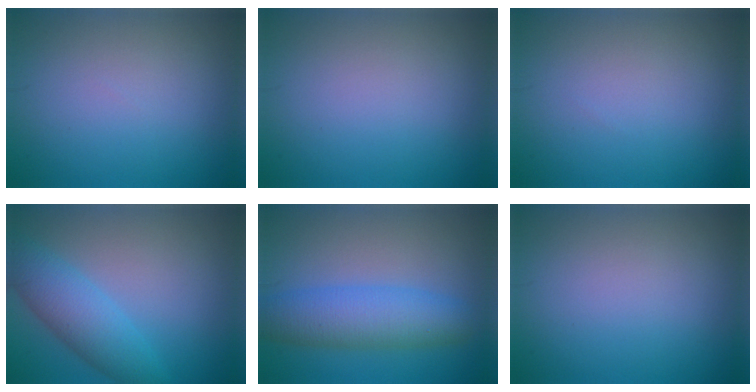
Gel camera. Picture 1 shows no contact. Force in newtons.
{"total": 0.0}
{"total": 0.0}
{"total": 4.8, "press": 4.8, "slide": 0.1}
{"total": 5.7, "press": 5.7, "slide": 0.1}
{"total": 0.0}